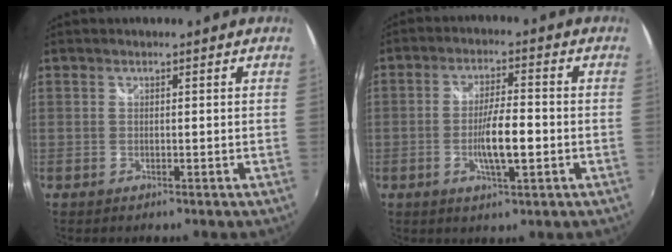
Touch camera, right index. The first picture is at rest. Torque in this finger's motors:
{"motor_torque": [1.64, -0.49, 0.86, 0.18]}